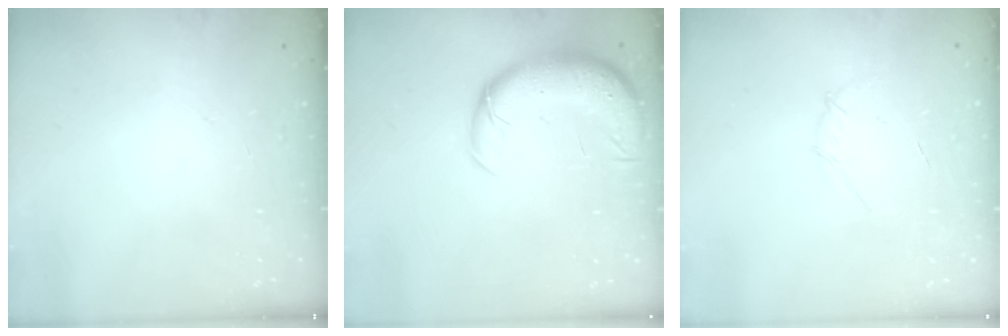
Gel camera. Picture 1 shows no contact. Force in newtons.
{"total": 9.9, "press": 9.6, "slide": 2.6}
{"total": 3.4, "press": 3.3, "slide": 0.9}